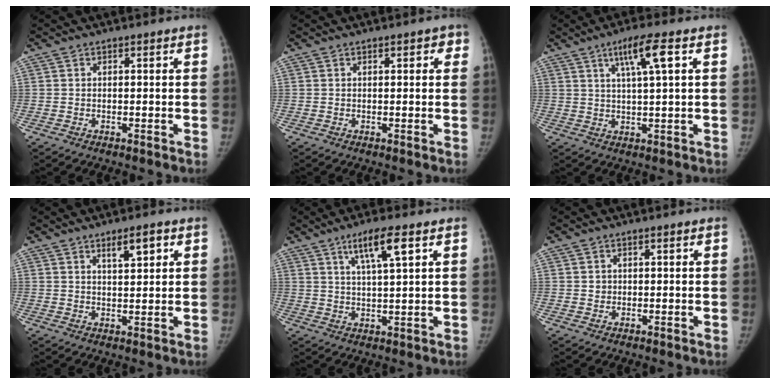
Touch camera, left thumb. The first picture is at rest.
{"total": 2.1, "force": [0.9, 1.1, 1.5], "torque": [-0.004, 0.001, 0.008]}
{"total": 7.0, "force": [2.9, 0.3, 6.3], "torque": [-0.120, -0.004, 0.053]}
{"total": 4.4, "force": [2.3, 1.4, 3.5], "torque": [-0.049, -0.013, 0.040]}
{"total": 7.3, "force": [3.7, 0.9, 6.2], "torque": [-0.114, -0.014, 0.068]}
{"total": 1.1, "force": [0.1, 1.1, 0.3], "torque": [0.000, 0.002, 0.003]}